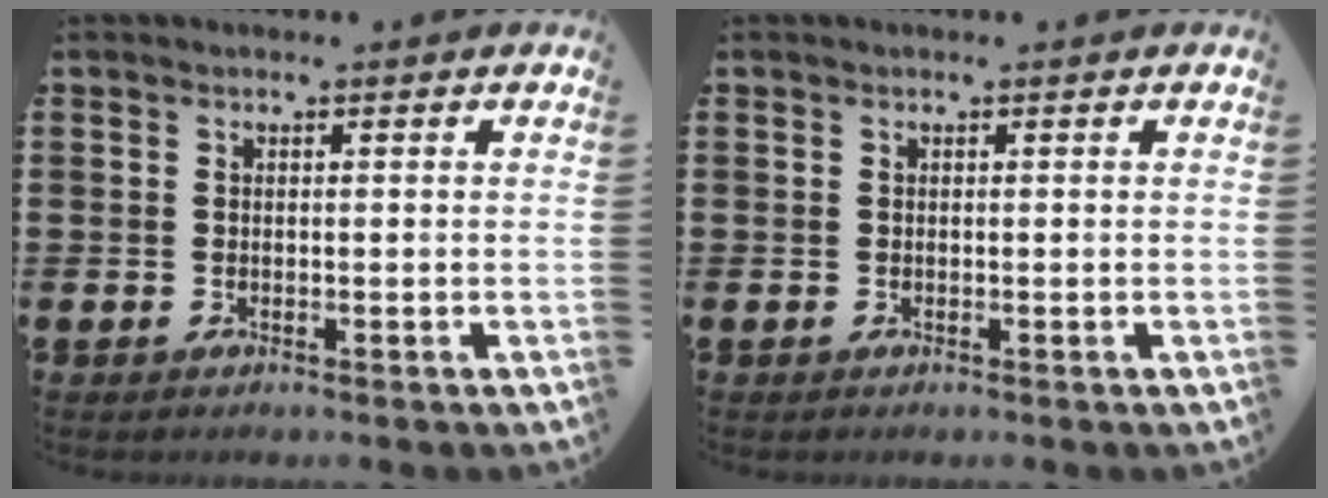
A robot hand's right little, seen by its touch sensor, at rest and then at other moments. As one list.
[{"total": 0.0}]